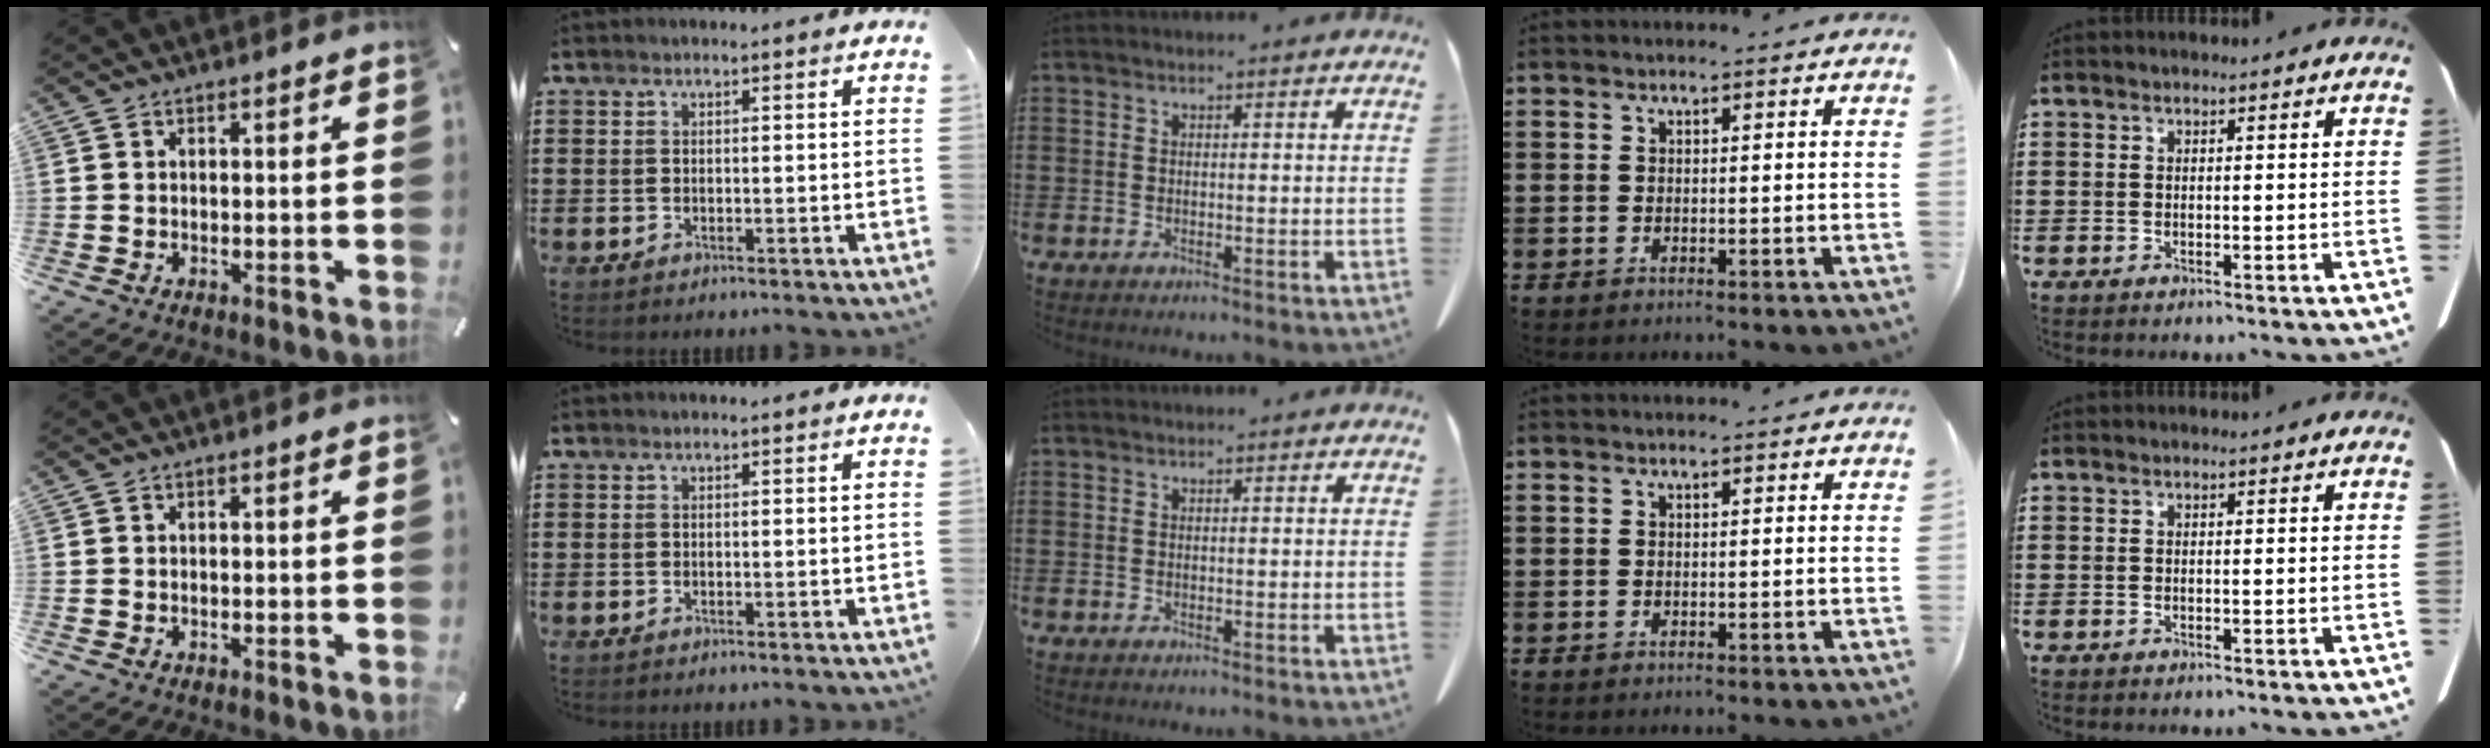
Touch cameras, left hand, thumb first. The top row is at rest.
{}